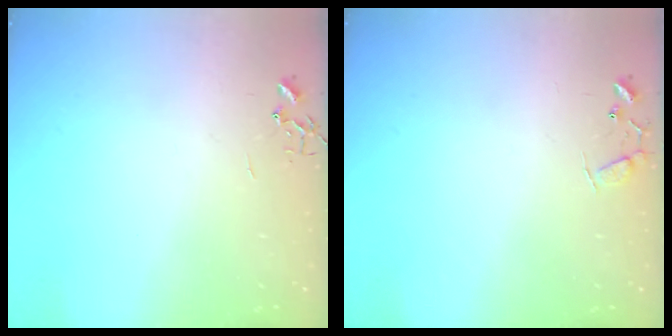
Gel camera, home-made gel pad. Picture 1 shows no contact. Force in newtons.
{"total": 7.7, "press": 7.6, "slide": 0.5}